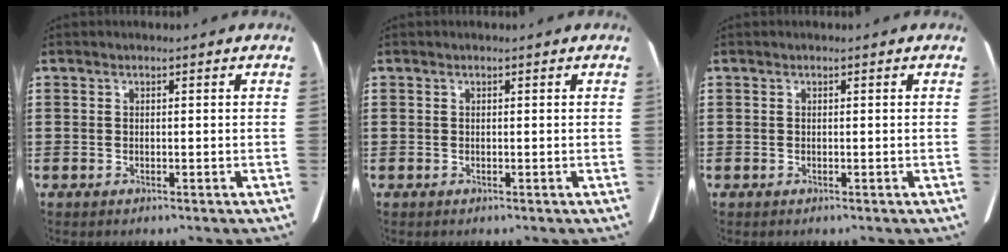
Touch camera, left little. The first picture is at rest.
{"total": 0.0}
{"total": 0.0}